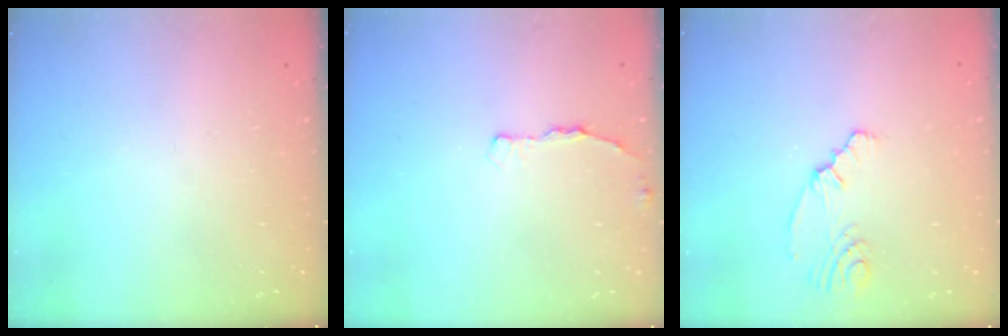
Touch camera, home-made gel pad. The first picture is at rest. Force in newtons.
{"total": 3.1, "press": 3.1, "slide": 0.5}
{"total": 2.9, "press": 2.1, "slide": 1.9}